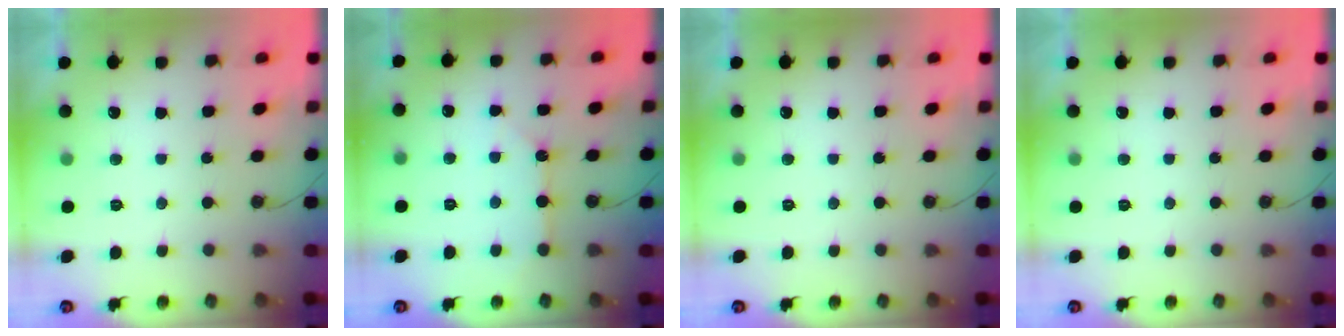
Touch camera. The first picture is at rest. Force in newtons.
{"total": 4.5, "press": 4.5, "slide": 0.4}
{"total": 0.0}
{"total": 0.0}